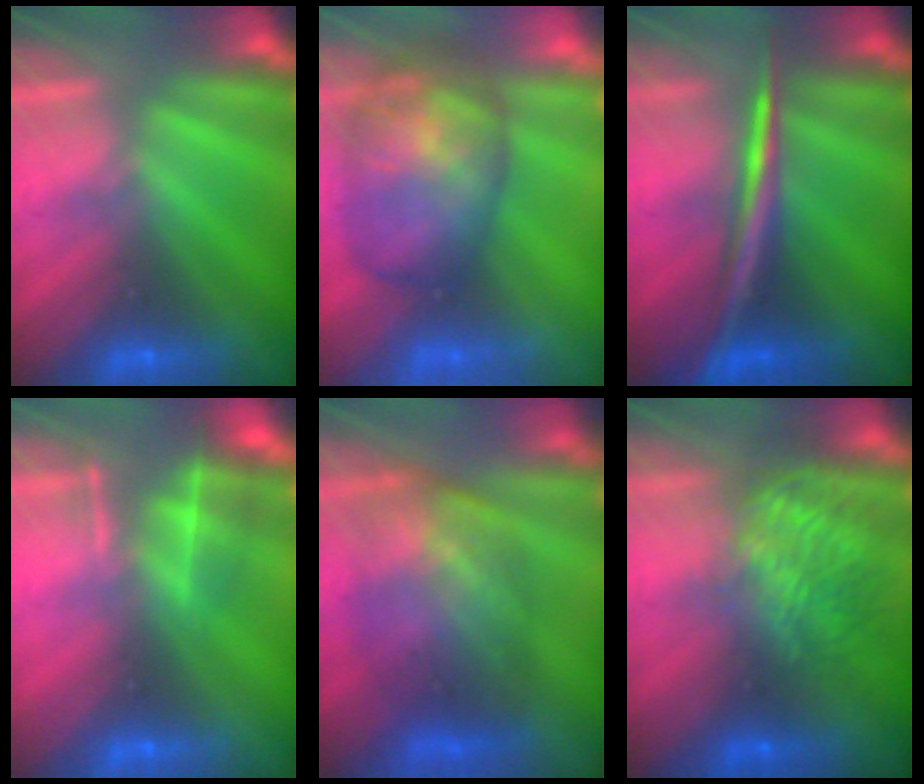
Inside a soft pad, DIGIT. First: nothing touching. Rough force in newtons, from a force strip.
{"total": 7.5}
{"total": 2.9}
{"total": 4.6}
{"total": 6.0}
{"total": 7.3}